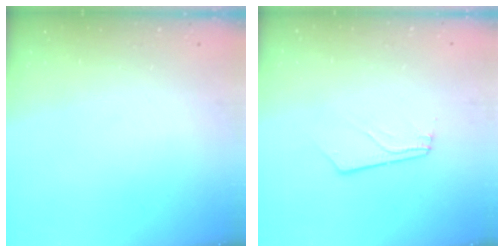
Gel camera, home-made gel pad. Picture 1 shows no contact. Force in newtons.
{"total": 3.7, "press": 3.7, "slide": 0.4}